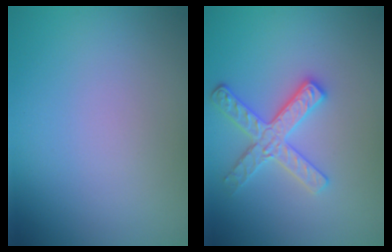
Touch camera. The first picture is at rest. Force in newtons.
{"total": 3.2, "press": 3.0, "slide": 1.0}